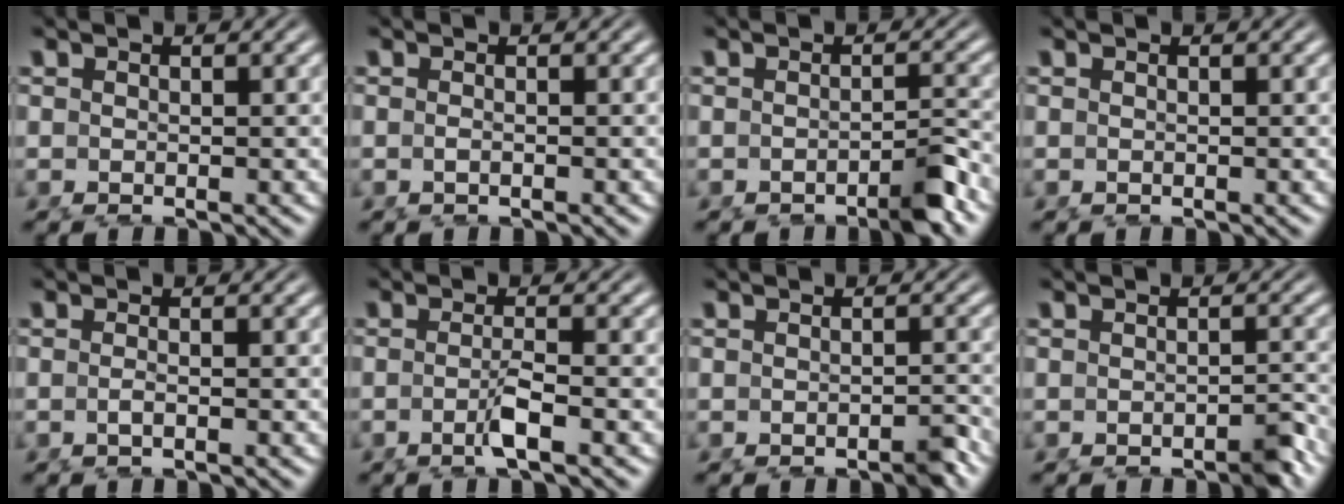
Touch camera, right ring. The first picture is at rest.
{"total": 0.9, "force": [-0.5, -0.6, 0.3], "torque": [-0.006, -0.006, -0.007]}
{"total": 2.2, "force": [-1.7, -0.4, 1.3], "torque": [-0.014, -0.001, -0.031]}
{"total": 0.0}
{"total": 1.2, "force": [-0.8, -0.7, 0.5], "torque": [-0.008, -0.007, -0.011]}
{"total": 2.2, "force": [-1.2, -0.9, 1.6], "torque": [-0.019, -0.004, -0.022]}
{"total": 1.4, "force": [-1.3, -0.3, 0.5], "torque": [-0.006, -0.004, -0.022]}
{"total": 1.7, "force": [-1.5, -0.2, 0.8], "torque": [-0.009, -0.006, -0.024]}